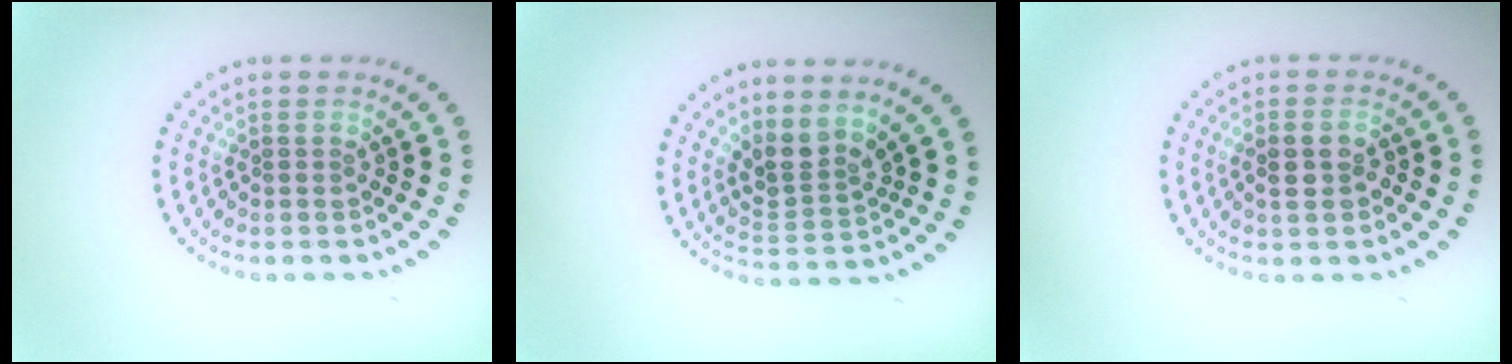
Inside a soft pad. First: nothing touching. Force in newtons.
{"total": 2.8, "press": 2.1, "slide": 1.9}
{"total": 2.6, "press": 2.5, "slide": 0.5}